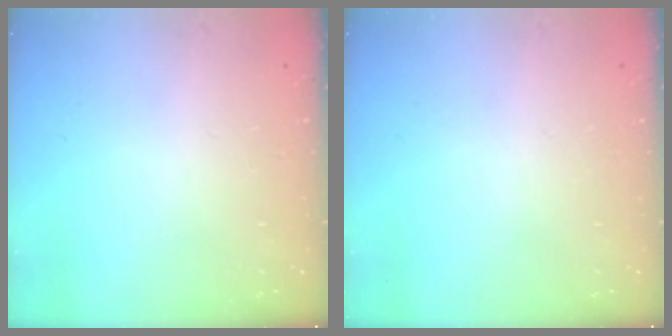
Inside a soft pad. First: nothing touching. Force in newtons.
{"total": 0.0}